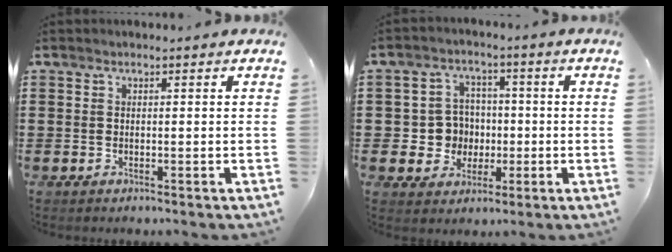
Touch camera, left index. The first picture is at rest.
{"total": 6.4, "force": [-0.2, 6.2, 1.6], "torque": [-0.047, 0.015, -0.002]}